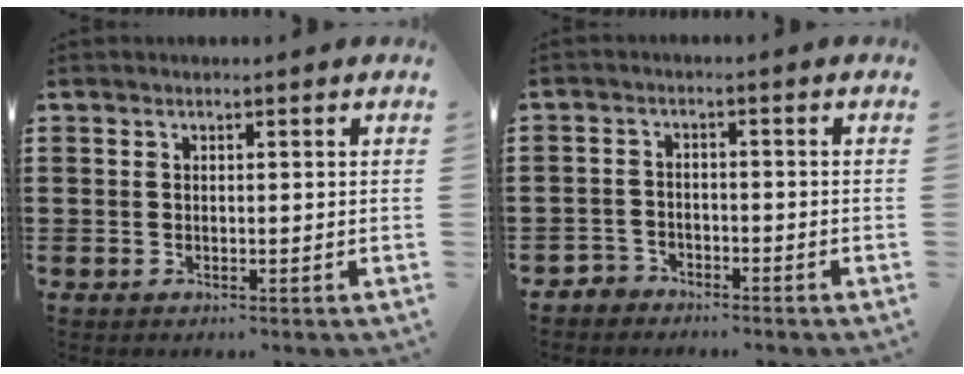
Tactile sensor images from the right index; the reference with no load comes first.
{"total": 2.3, "force": [-2.1, 0.9, -0.1], "torque": [-0.006, 0.003, -0.047]}